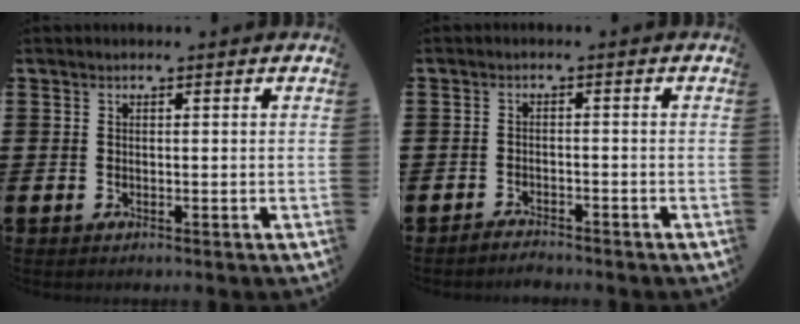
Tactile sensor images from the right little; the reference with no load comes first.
{"total": 1.7, "force": [-1.7, 0.0, -0.3], "torque": [-0.002, 0.006, -0.036]}